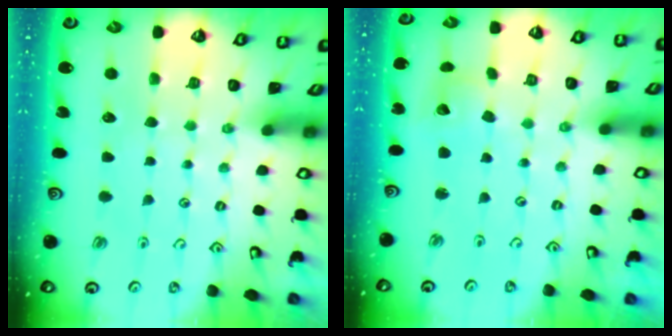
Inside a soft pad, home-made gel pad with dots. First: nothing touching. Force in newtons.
{"total": 3.6, "press": 3.6, "slide": 0.5}